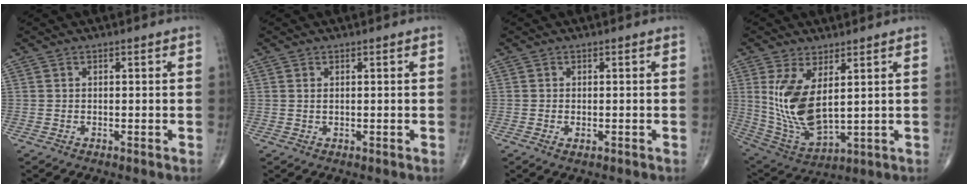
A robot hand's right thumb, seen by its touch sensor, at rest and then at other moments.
{"total": 0.6, "force": [0.3, 0.2, 0.5], "torque": [-0.011, 0.000, 0.007]}
{"total": 1.2, "force": [-0.4, 0.6, 0.9], "torque": [-0.014, 0.000, -0.003]}
{"total": 13.4, "force": [3.1, 6.2, 11.4], "torque": [-0.226, -0.027, 0.085]}